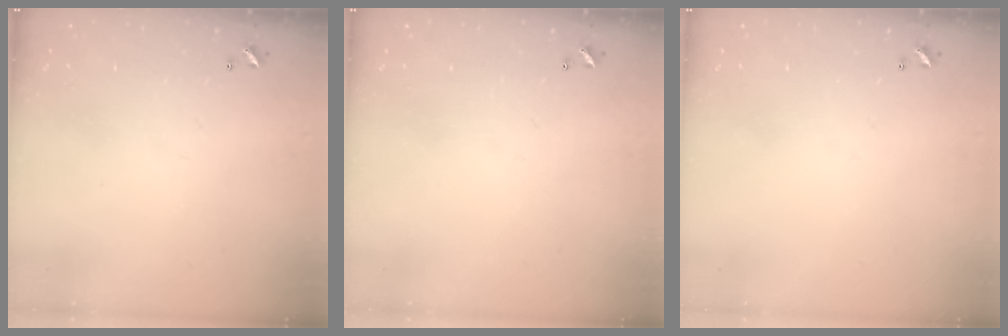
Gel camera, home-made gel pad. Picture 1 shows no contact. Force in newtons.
{"total": 0.0}
{"total": 0.0}